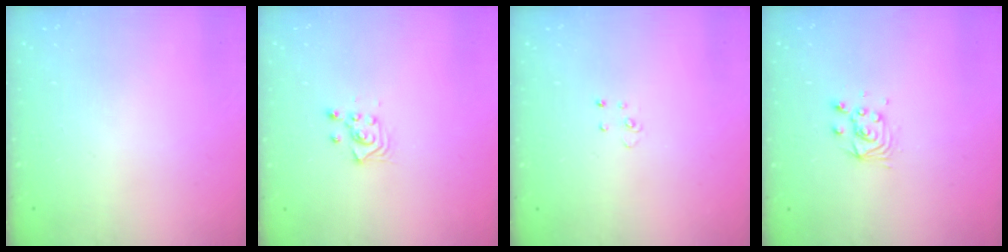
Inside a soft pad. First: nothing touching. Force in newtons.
{"total": 3.4, "press": 3.1, "slide": 1.2}
{"total": 2.9, "press": 2.9, "slide": 0.2}
{"total": 5.5, "press": 5.5, "slide": 0.5}